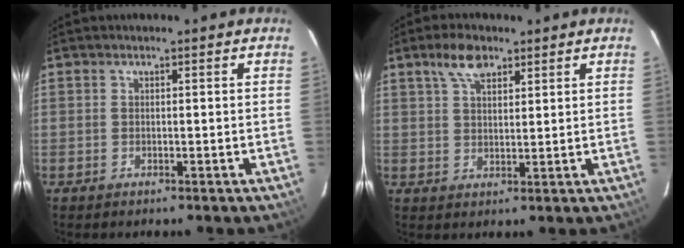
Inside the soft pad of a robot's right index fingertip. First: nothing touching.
{"total": 5.6, "force": [3.5, 2.6, 3.4], "torque": [-0.062, 0.013, 0.065]}